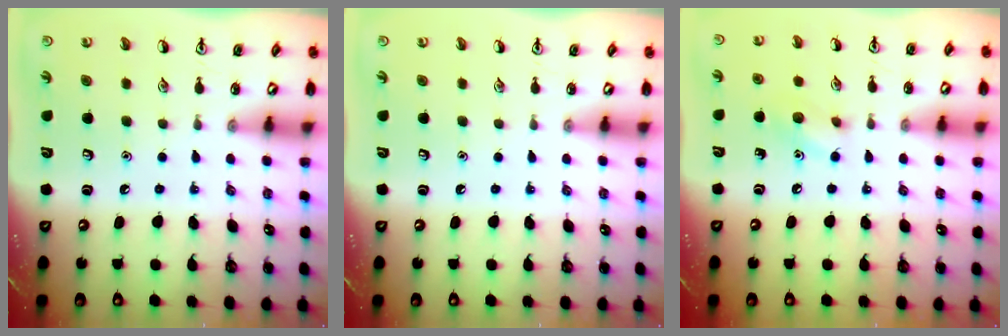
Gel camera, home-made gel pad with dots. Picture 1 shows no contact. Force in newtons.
{"total": 0.0}
{"total": 6.6, "press": 6.5, "slide": 1.4}